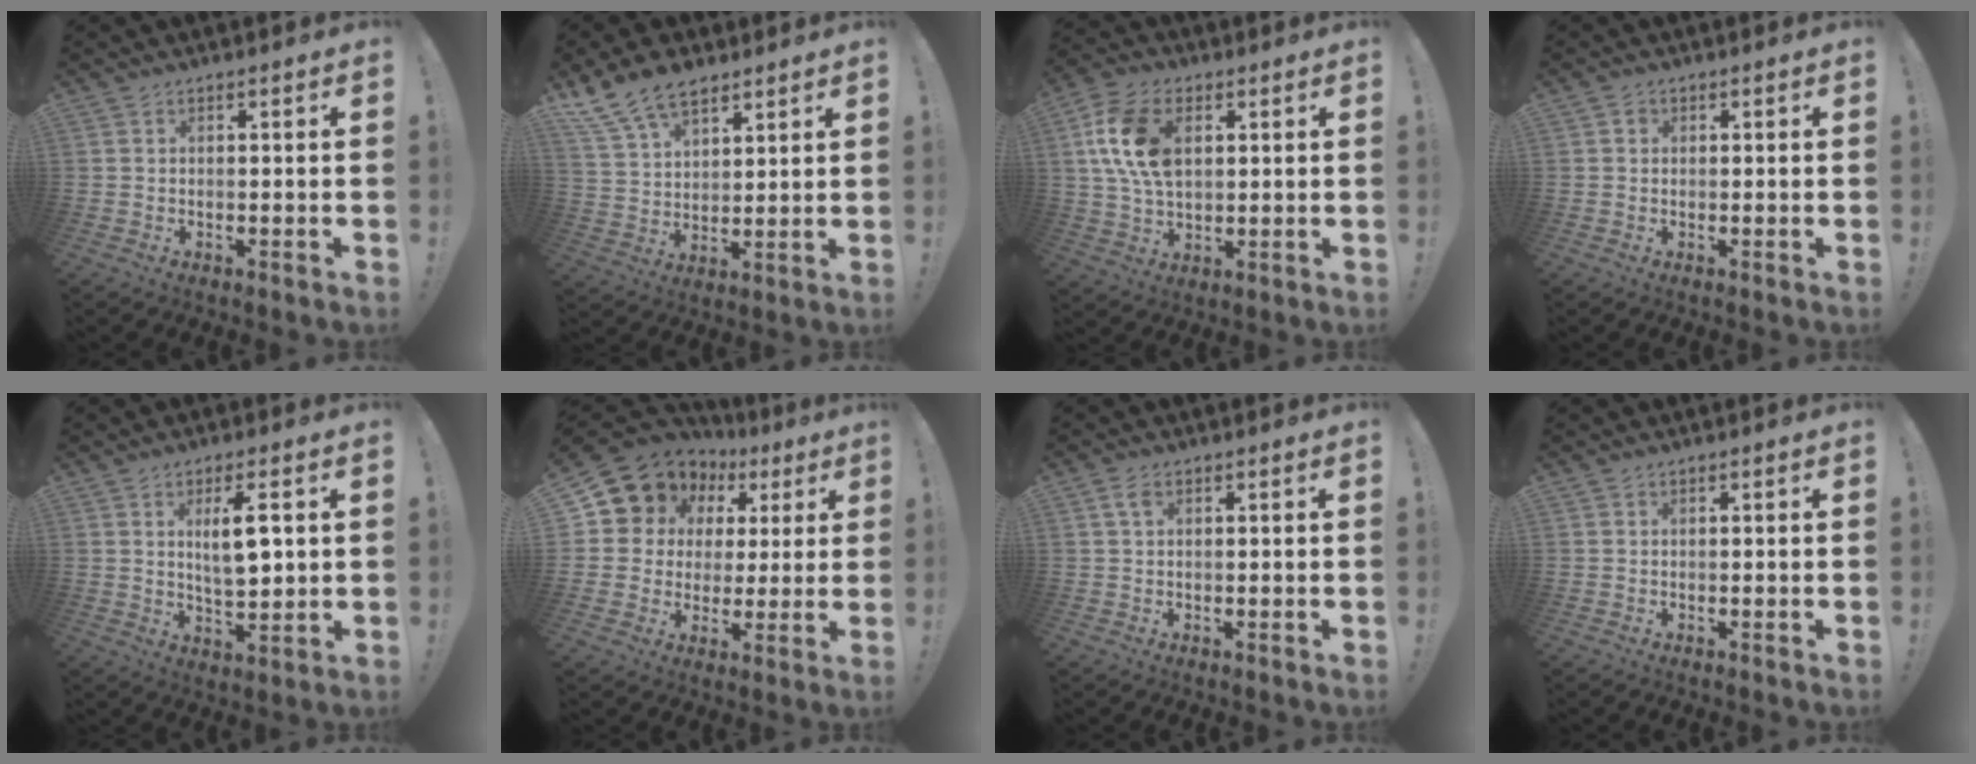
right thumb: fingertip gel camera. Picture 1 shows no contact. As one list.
[{"total": 12.7, "force": [9.1, 6.8, 5.8], "torque": [-0.117, -0.046, 0.175]}, {"total": 15.2, "force": [3.8, 9.9, 10.8], "torque": [-0.205, 0.002, 0.072]}, {"total": 1.2, "force": [0.4, 1.1, 0.4], "torque": [-0.004, 0.003, 0.005]}, {"total": 9.2, "force": [2.3, 3.1, 8.4], "torque": [-0.139, -0.006, 0.034]}, {"total": 11.5, "force": [6.5, 8.8, 3.4], "torque": [-0.062, -0.047, 0.131]}, {"total": 2.6, "force": [1.0, 1.3, 2.0], "torque": [-0.039, 0.002, 0.017]}, {"total": 0.0}]